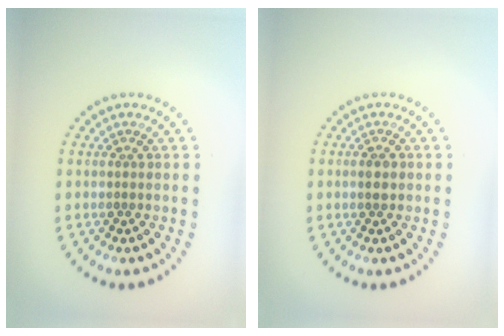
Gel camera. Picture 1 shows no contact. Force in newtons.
{"total": 1.7, "press": 1.7, "slide": 0.2}